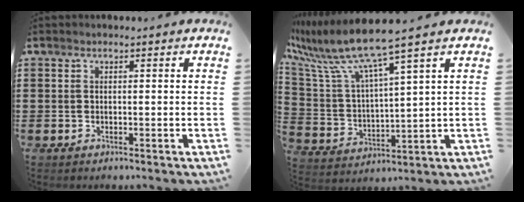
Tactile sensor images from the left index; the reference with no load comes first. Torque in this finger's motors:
{"motor_torque": [0.76, 0.20, 0.46, 0.21]}